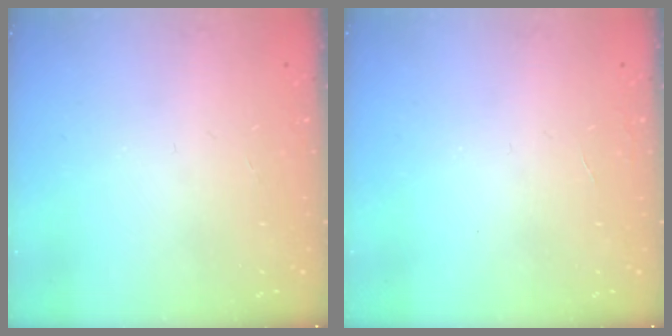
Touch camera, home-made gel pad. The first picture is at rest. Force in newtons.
{"total": 0.0}